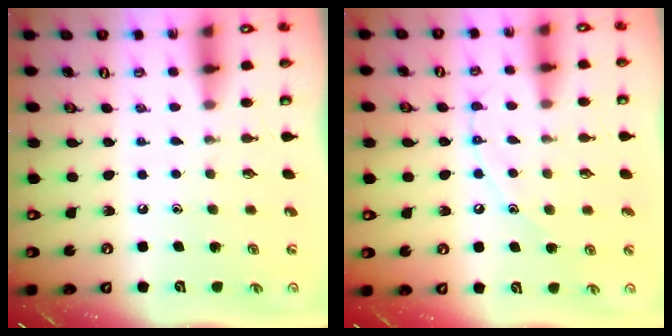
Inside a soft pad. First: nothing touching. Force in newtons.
{"total": 8.0, "press": 8.0, "slide": 0.7}